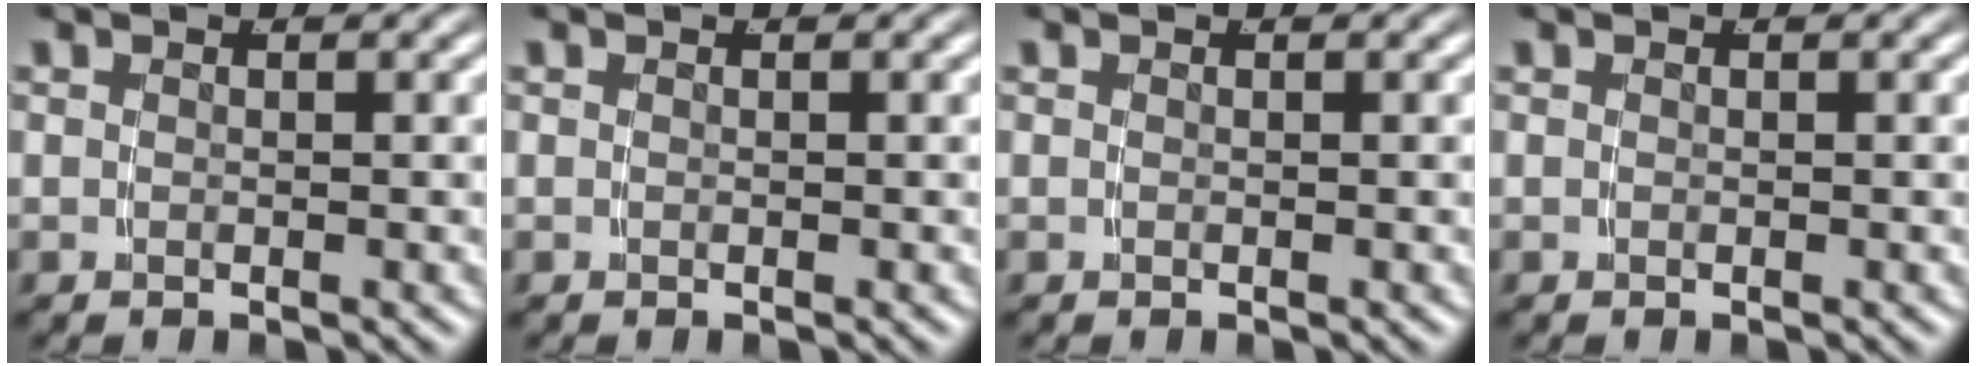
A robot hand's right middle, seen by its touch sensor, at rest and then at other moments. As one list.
[{"total": 0.0}, {"total": 0.0}, {"total": 0.0}]